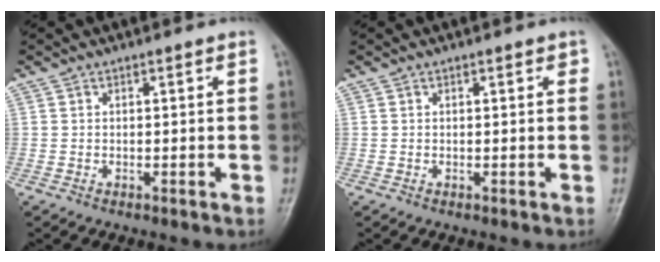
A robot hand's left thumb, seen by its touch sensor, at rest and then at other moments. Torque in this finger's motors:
{"motor_torque": [0.10, -0.09, -0.23, -0.21, 0.00]}